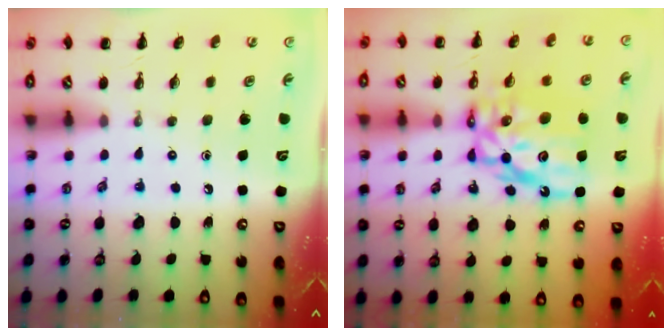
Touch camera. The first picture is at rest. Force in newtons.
{"total": 13.2, "press": 12.7, "slide": 3.6}